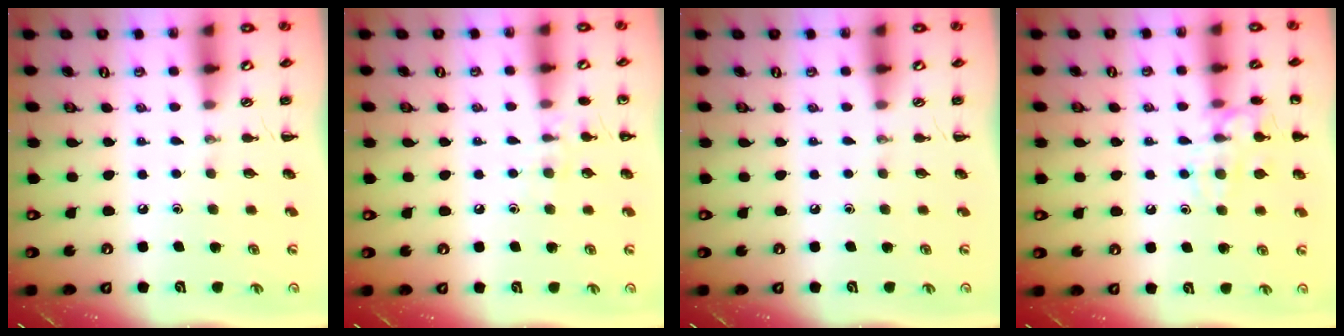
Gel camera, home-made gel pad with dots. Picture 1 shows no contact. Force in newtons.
{"total": 7.1, "press": 6.9, "slide": 1.6}
{"total": 0.0}
{"total": 12.7, "press": 12.7, "slide": 0.7}